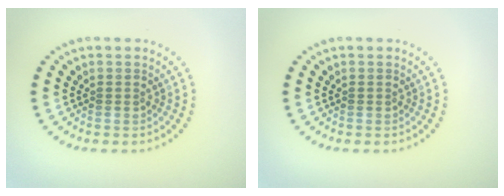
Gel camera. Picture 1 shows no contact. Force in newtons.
{"total": 0.0}